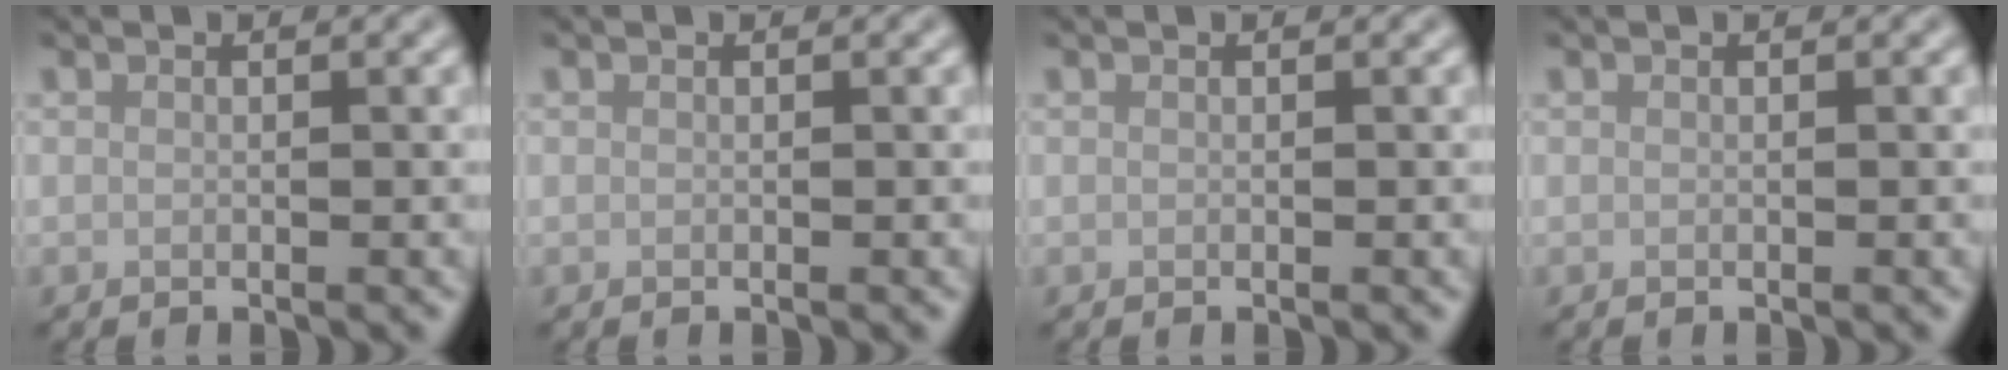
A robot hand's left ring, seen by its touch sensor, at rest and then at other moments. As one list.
[{"total": 0.0}, {"total": 0.0}, {"total": 0.0}]